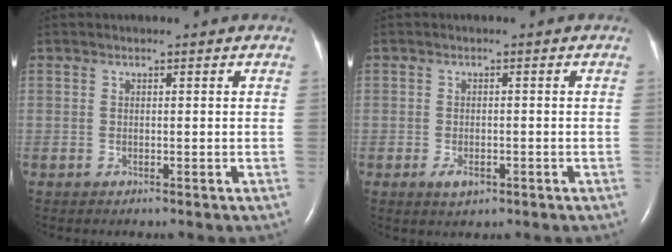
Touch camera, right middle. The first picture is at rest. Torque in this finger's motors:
{"motor_torque": [0.40, -0.09, -0.05, -0.02]}